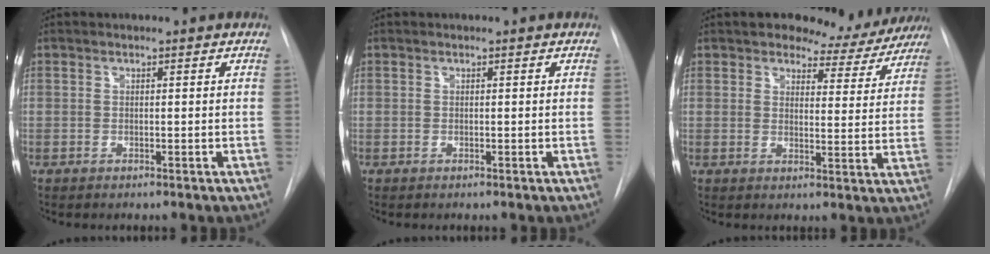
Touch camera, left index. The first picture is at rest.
{"total": 0.0}
{"total": 8.7, "force": [8.1, 2.9, 1.1], "torque": [0.002, -0.009, 0.089]}